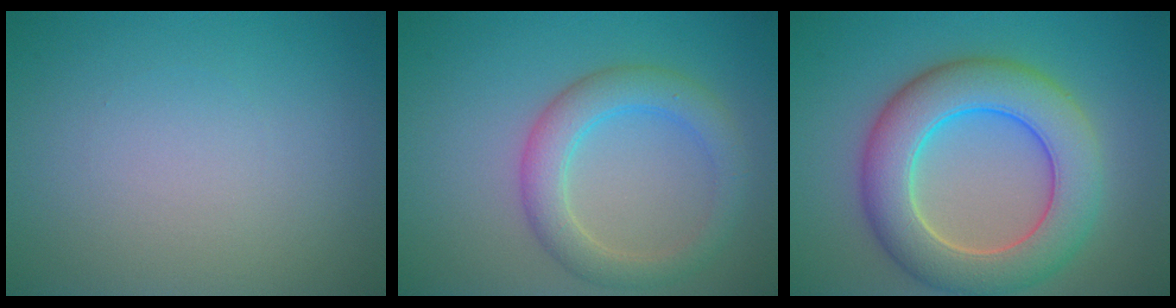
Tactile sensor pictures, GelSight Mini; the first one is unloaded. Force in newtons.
{"total": 4.3, "press": 4.2, "slide": 0.2}
{"total": 8.6, "press": 8.6, "slide": 0.4}